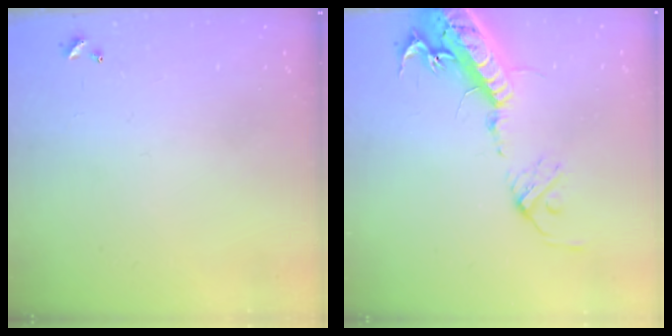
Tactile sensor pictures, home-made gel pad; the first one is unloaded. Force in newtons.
{"total": 20.6, "press": 20.2, "slide": 4.3}